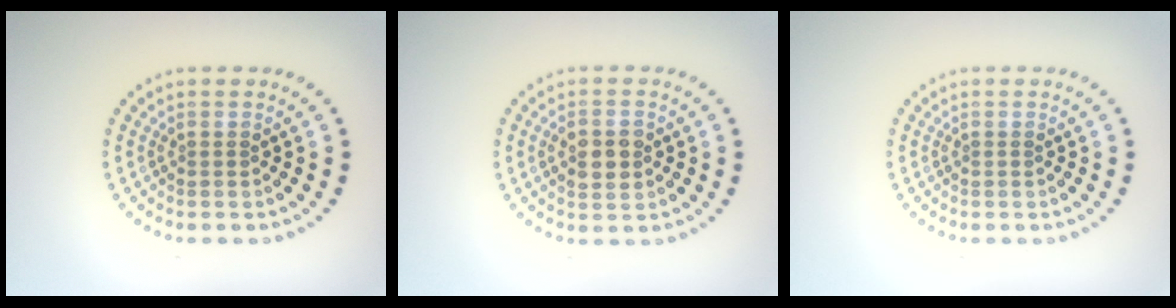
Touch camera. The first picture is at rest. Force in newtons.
{"total": 2.8, "press": 2.8, "slide": 0.2}
{"total": 0.0}